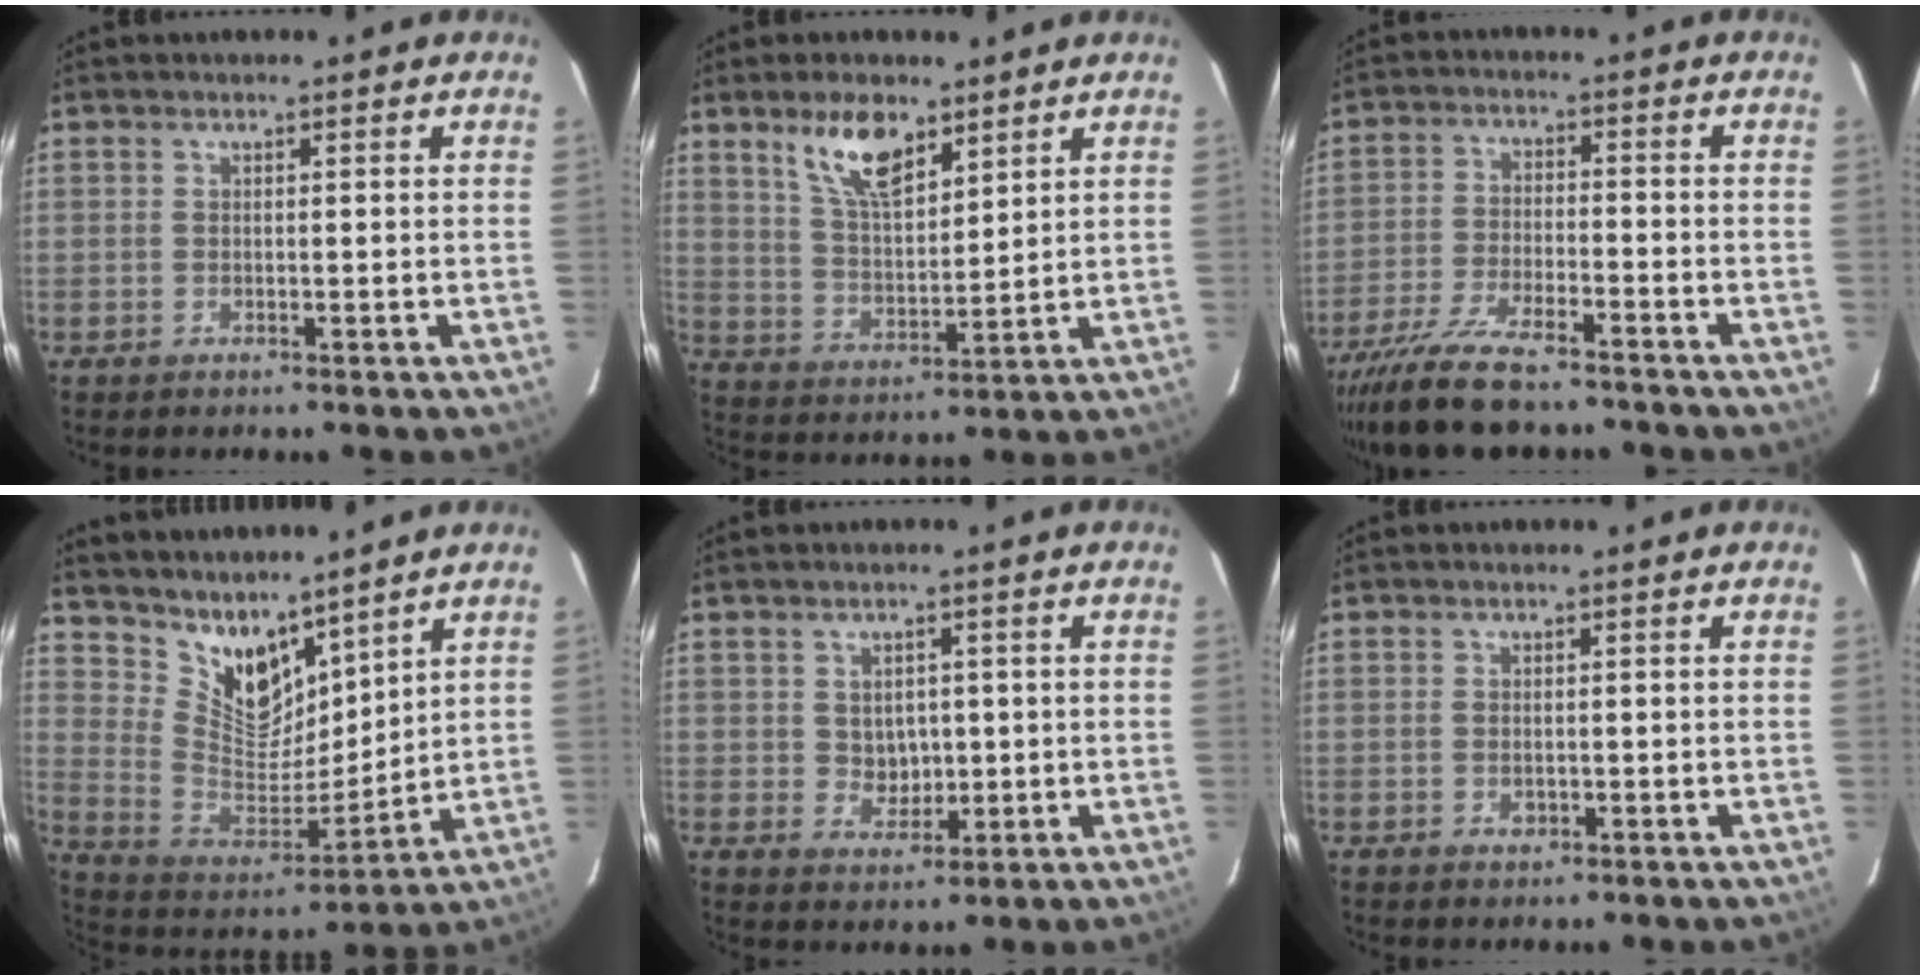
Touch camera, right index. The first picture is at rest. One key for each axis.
{"total": 10.0, "fx": 6.4, "fy": 4.1, "fz": 6.5, "tx": -0.113, "ty": 0.003, "tz": 0.127}
{"total": 13.8, "fx": -11.5, "fy": 3.3, "fz": 6.9, "tx": -0.157, "ty": -0.031, "tz": -0.203}
{"total": 12.7, "fx": 10.1, "fy": 5.7, "fz": 5.0, "tx": -0.102, "ty": -0.007, "tz": 0.206}
{"total": 4.2, "fx": 0.4, "fy": 3.7, "fz": 2.0, "tx": -0.030, "ty": 0.006, "tz": 0.015}
{"total": 1.3, "fx": -0.4, "fy": 1.0, "fz": 0.7, "tx": -0.009, "ty": 0.001, "tz": -0.005}